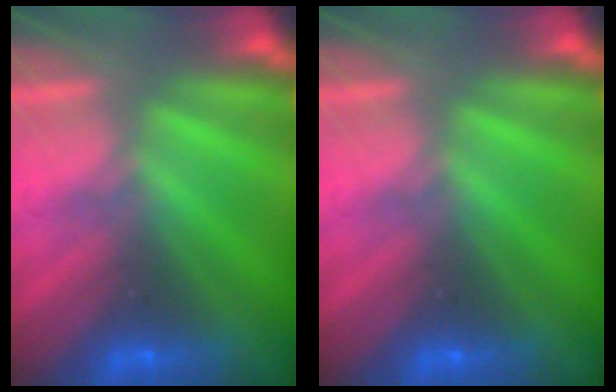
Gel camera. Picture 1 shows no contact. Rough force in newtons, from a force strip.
{"total": 0.0}